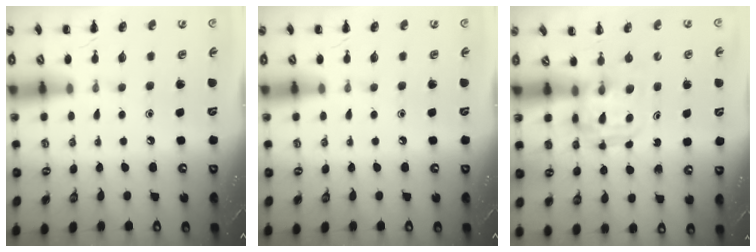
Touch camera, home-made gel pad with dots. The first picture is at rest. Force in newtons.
{"total": 0.0}
{"total": 3.7, "press": 3.6, "slide": 0.2}